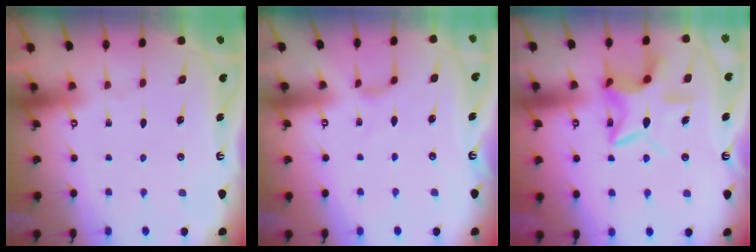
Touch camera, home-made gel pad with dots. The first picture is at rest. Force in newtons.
{"total": 1.7, "press": 1.6, "slide": 0.4}
{"total": 11.9, "press": 11.8, "slide": 1.1}